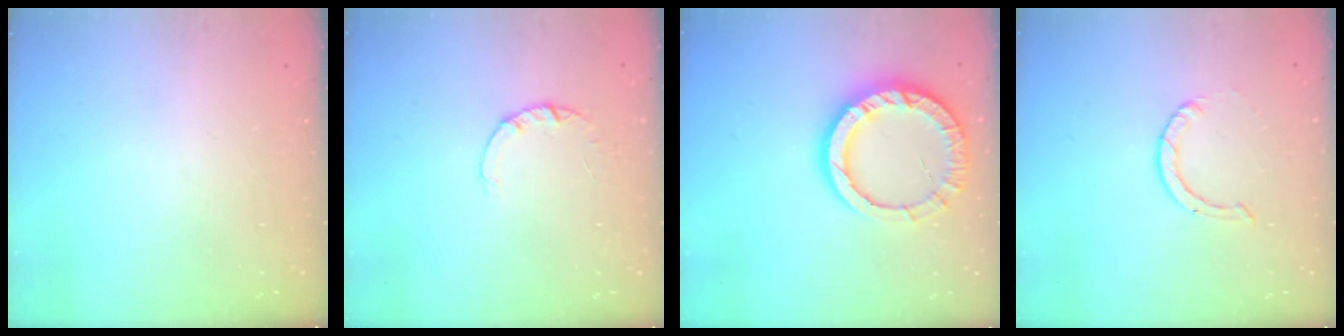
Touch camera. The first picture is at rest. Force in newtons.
{"total": 1.8, "press": 1.8, "slide": 0.1}
{"total": 13.2, "press": 13.1, "slide": 1.6}
{"total": 0.9, "press": 0.9, "slide": 0.1}